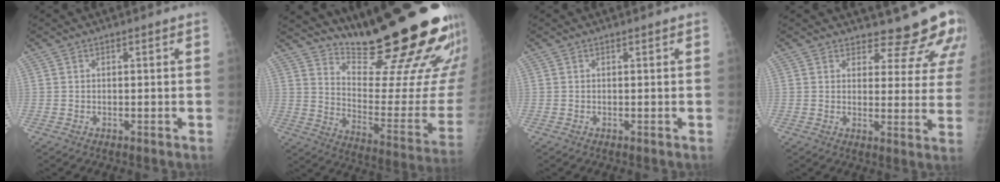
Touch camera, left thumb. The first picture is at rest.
{"total": 30.0, "force": [23.1, 5.4, 18.4], "torque": [-0.230, -0.164, 0.325]}
{"total": 0.0}
{"total": 10.5, "force": [9.7, 3.5, 1.6], "torque": [0.022, -0.077, 0.100]}